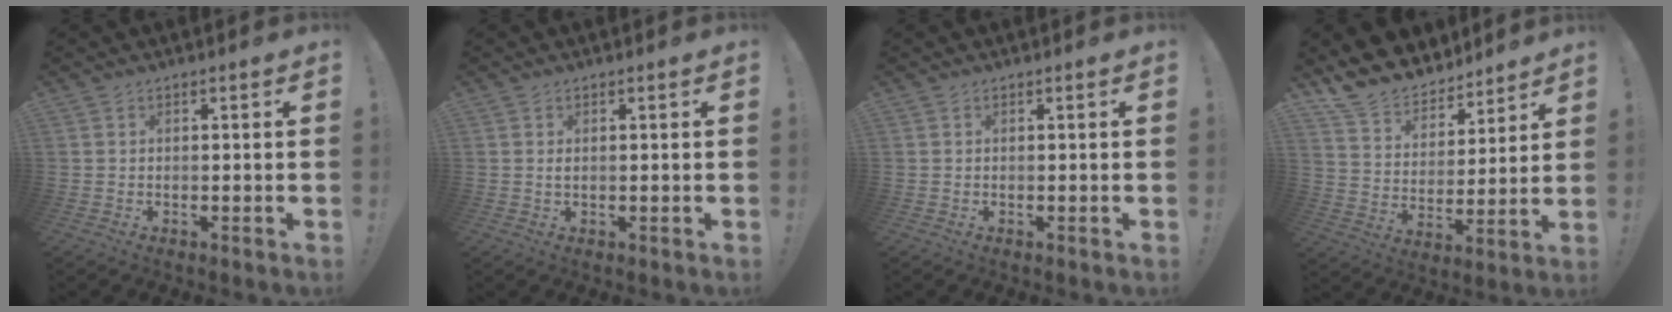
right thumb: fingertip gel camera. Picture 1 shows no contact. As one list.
[{"total": 0.7, "force": [0.1, 0.2, 0.6], "torque": [-0.014, 0.002, 0.003]}, {"total": 0.0}, {"total": 12.2, "force": [10.8, 5.4, 1.5], "torque": [-0.045, -0.097, 0.205]}]